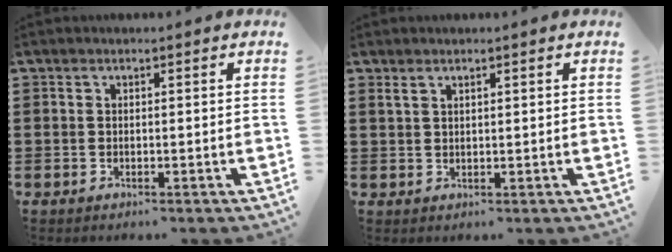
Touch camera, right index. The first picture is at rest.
{"total": 1.2, "force": [0.9, 0.5, 0.6], "torque": [-0.014, 0.002, 0.017]}